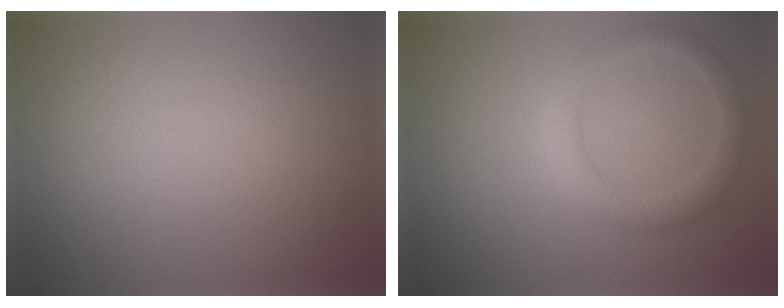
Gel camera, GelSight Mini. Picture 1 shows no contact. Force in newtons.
{"total": 2.9, "press": 2.9, "slide": 0.1}